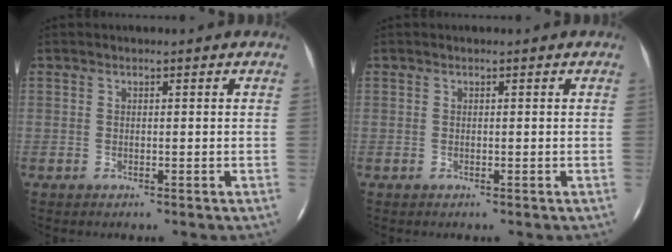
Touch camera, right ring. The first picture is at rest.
{"total": 0.0}